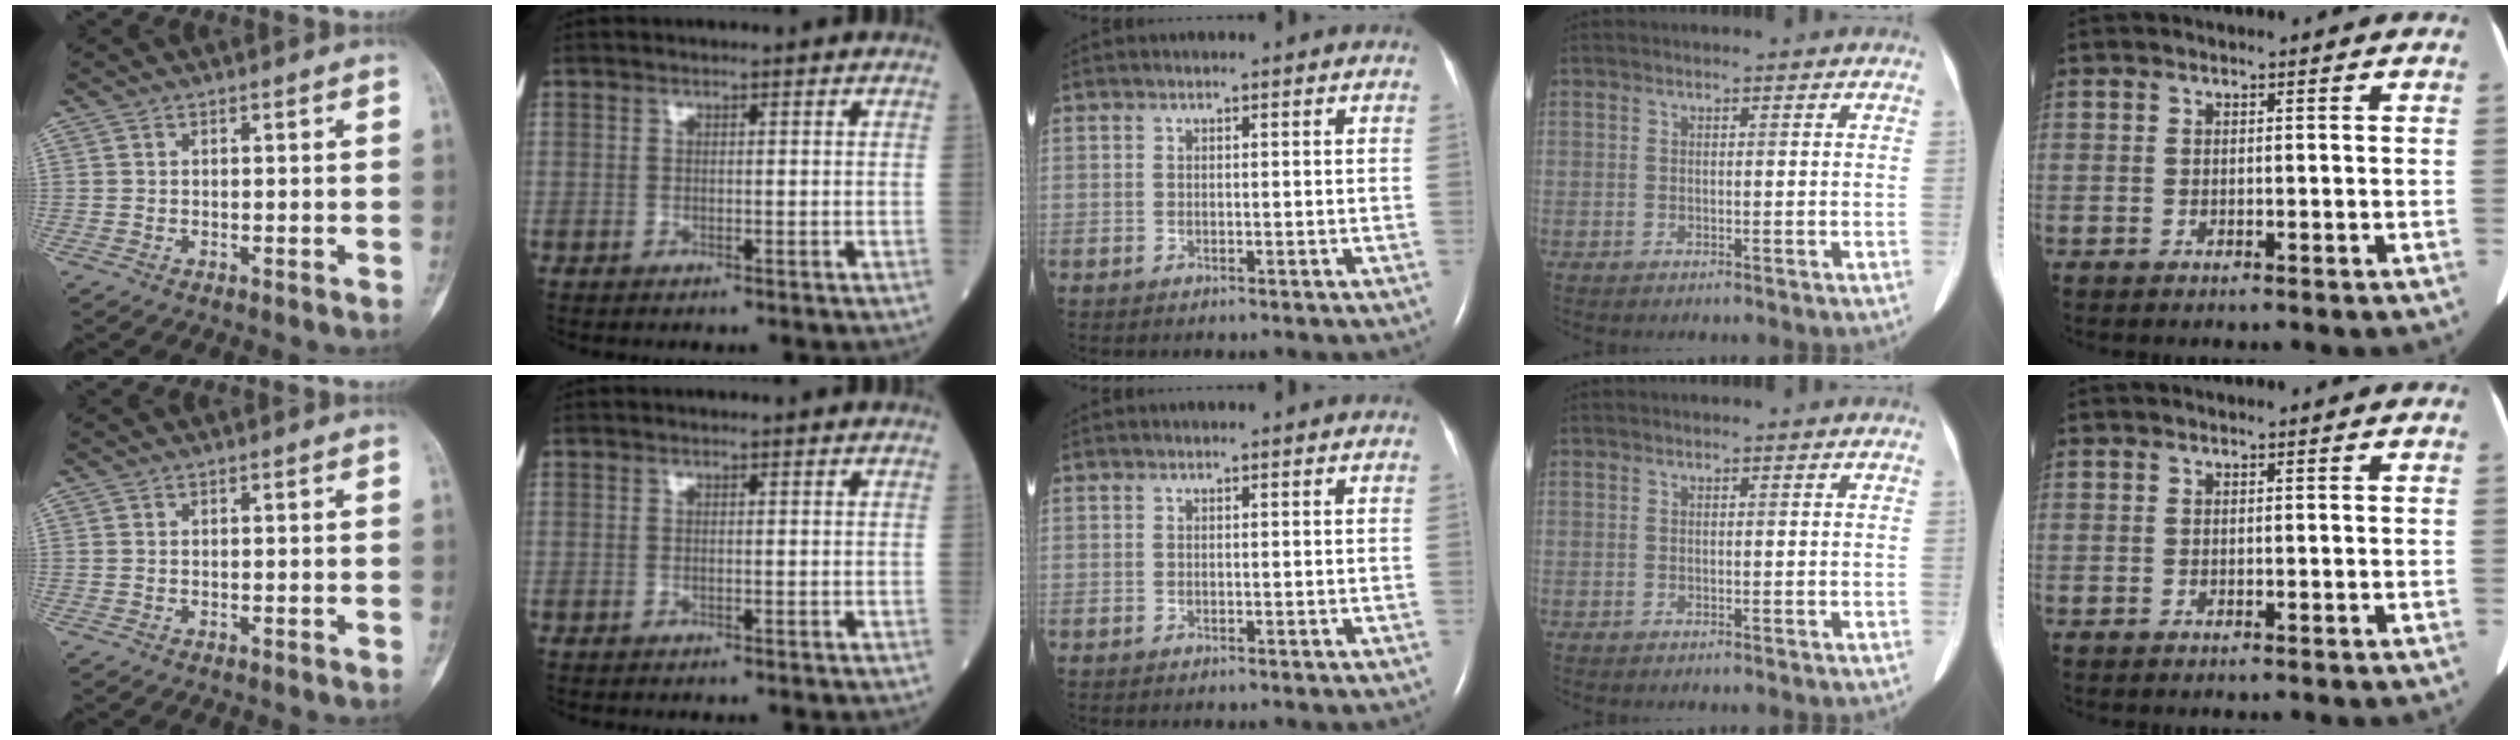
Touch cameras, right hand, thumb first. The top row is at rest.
{}